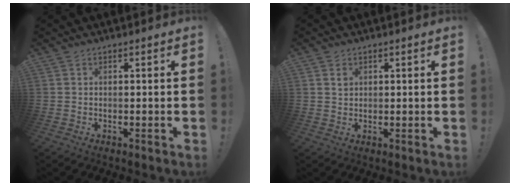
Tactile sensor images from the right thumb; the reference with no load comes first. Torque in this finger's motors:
{"motor_torque": [-0.26, 0.07, -0.10, -0.11, 0.02]}